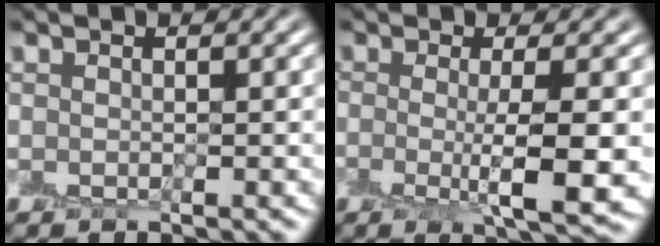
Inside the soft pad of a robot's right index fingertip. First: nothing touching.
{"total": 4.8, "force": [-0.8, 0.9, 4.6], "torque": [-0.073, -0.008, -0.014]}